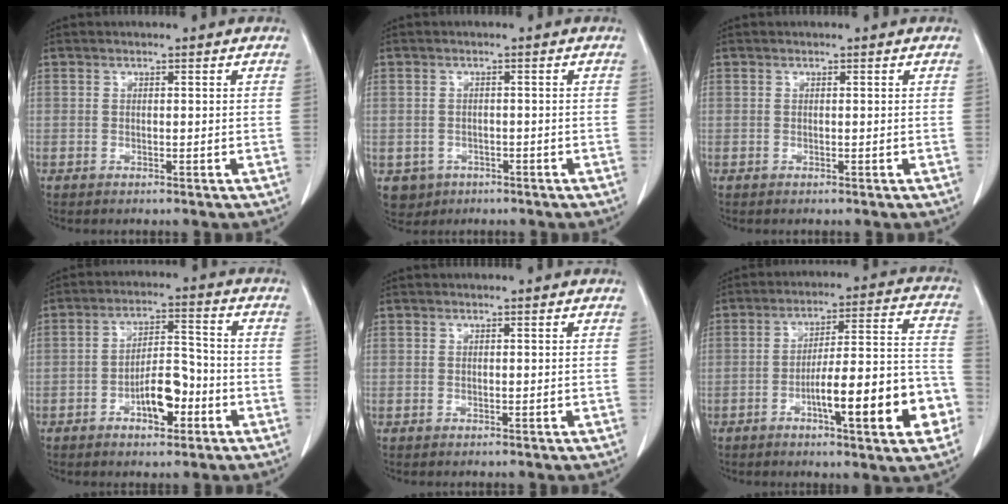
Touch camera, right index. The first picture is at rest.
{"total": 3.6, "force": [-1.5, 3.3, 0.3], "torque": [-0.003, 0.008, -0.017]}
{"total": 0.0}
{"total": 7.3, "force": [-3.2, 2.9, 5.9], "torque": [-0.100, 0.014, -0.051]}
{"total": 0.0}
{"total": 15.6, "force": [-5.8, 2.1, 14.3], "torque": [-0.205, 0.018, -0.082]}